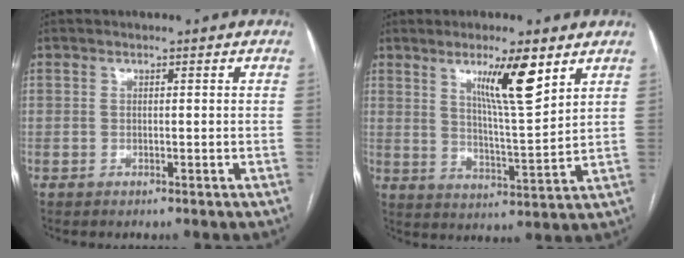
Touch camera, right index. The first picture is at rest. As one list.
[{"total": 9.7, "force": [5.4, 0.5, 8.0], "torque": [-0.136, -0.011, 0.093]}]